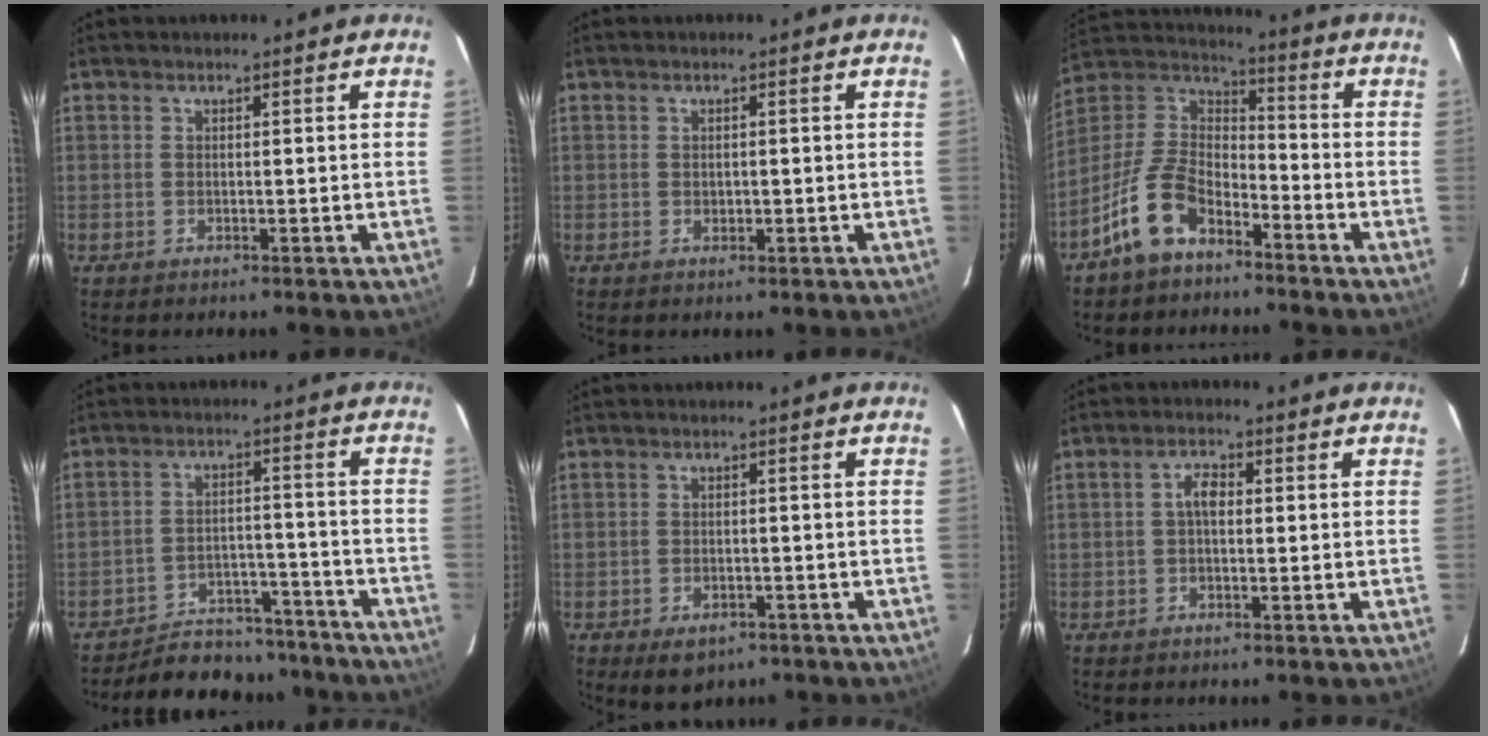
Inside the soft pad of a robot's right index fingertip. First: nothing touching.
{"total": 1.1, "force": [-0.1, 1.0, 0.6], "torque": [-0.008, 0.002, -0.001]}
{"total": 13.2, "force": [-8.1, 7.2, 7.4], "torque": [-0.168, 0.022, -0.153]}
{"total": 15.8, "force": [-14.3, 5.8, 3.4], "torque": [-0.083, 0.030, -0.185]}
{"total": 5.5, "force": [-3.4, 3.3, 2.7], "torque": [-0.053, -0.007, -0.041]}
{"total": 3.0, "force": [0.1, 1.6, 2.5], "torque": [-0.048, 0.011, 0.002]}